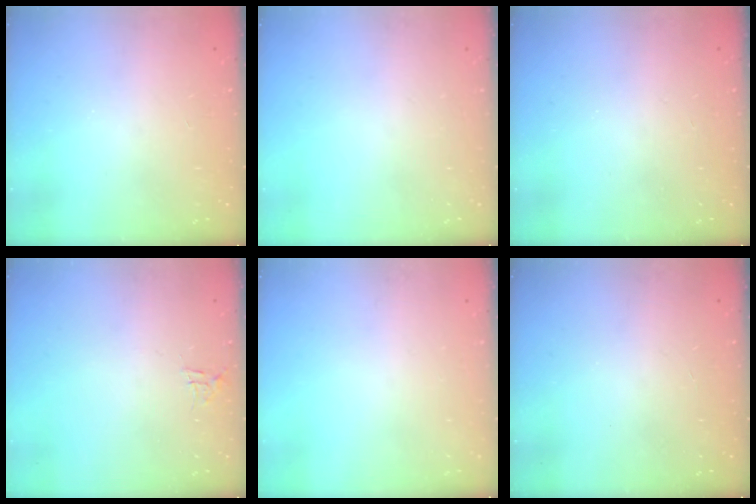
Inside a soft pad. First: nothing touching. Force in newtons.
{"total": 0.0}
{"total": 0.0}
{"total": 4.2, "press": 4.1, "slide": 0.3}
{"total": 0.0}
{"total": 0.0}